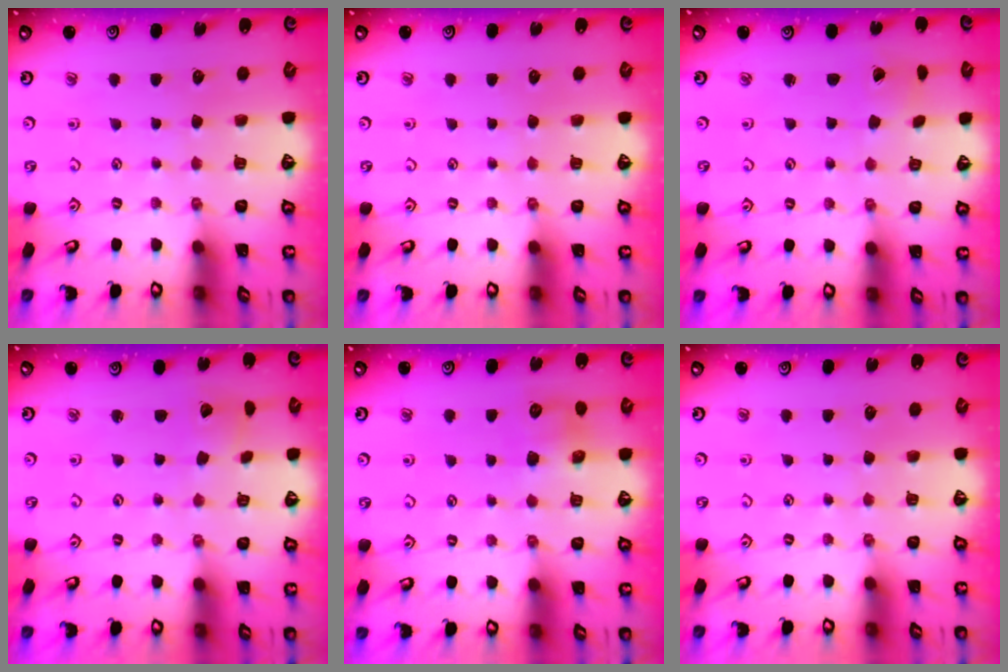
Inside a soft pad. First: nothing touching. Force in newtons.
{"total": 0.0}
{"total": 1.6, "press": 1.6, "slide": 0.1}
{"total": 1.9, "press": 1.9, "slide": 0.3}
{"total": 7.2, "press": 7.2, "slide": 0.6}
{"total": 0.0}